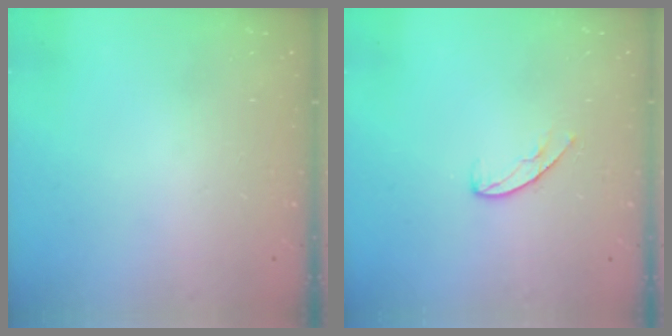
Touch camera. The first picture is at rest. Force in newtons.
{"total": 6.4, "press": 6.4, "slide": 0.5}